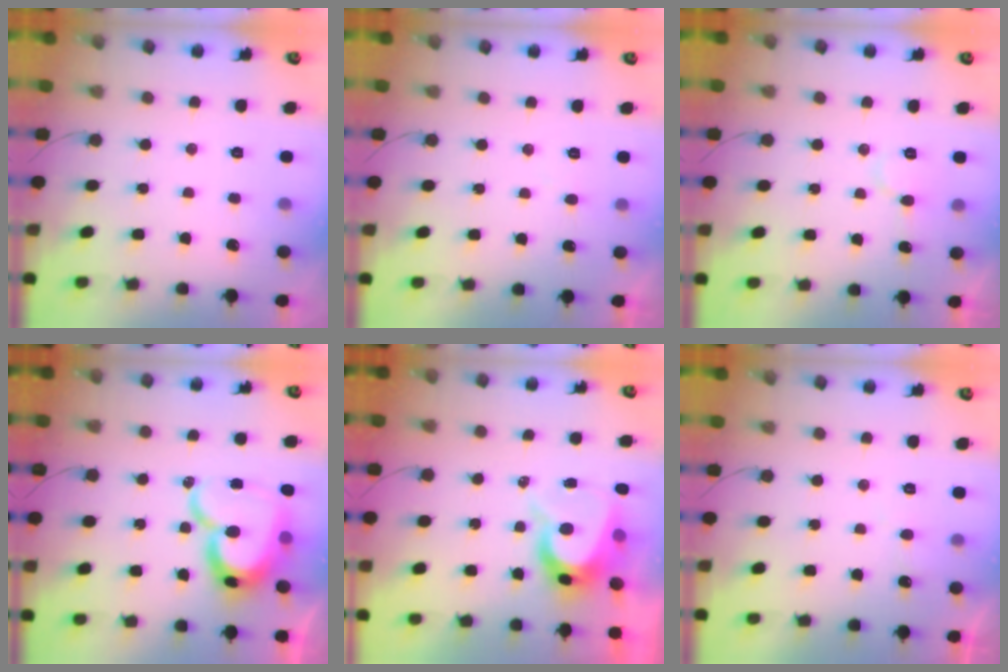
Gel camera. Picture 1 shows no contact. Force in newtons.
{"total": 2.4, "press": 2.4, "slide": 0.2}
{"total": 5.8, "press": 5.8, "slide": 0.5}
{"total": 19.5, "press": 19.4, "slide": 2.0}
{"total": 8.0, "press": 8.0, "slide": 0.6}
{"total": 4.9, "press": 4.9, "slide": 0.3}